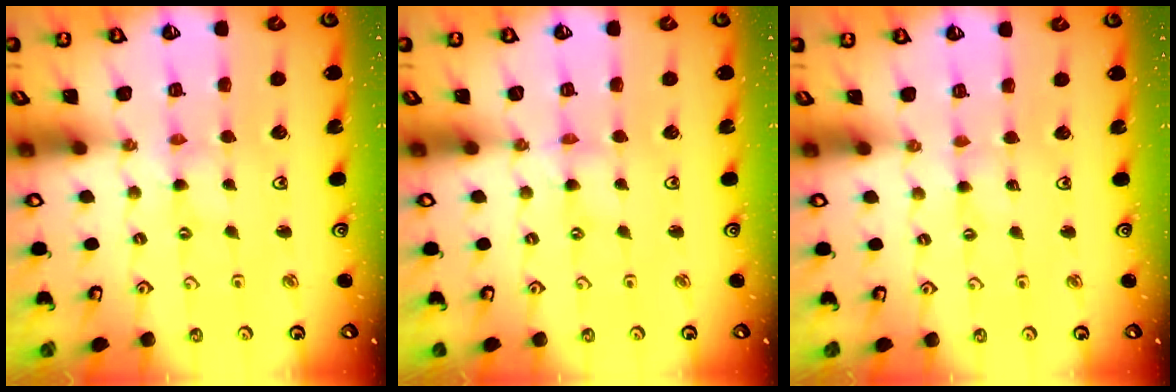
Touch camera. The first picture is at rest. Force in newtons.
{"total": 0.0}
{"total": 0.0}